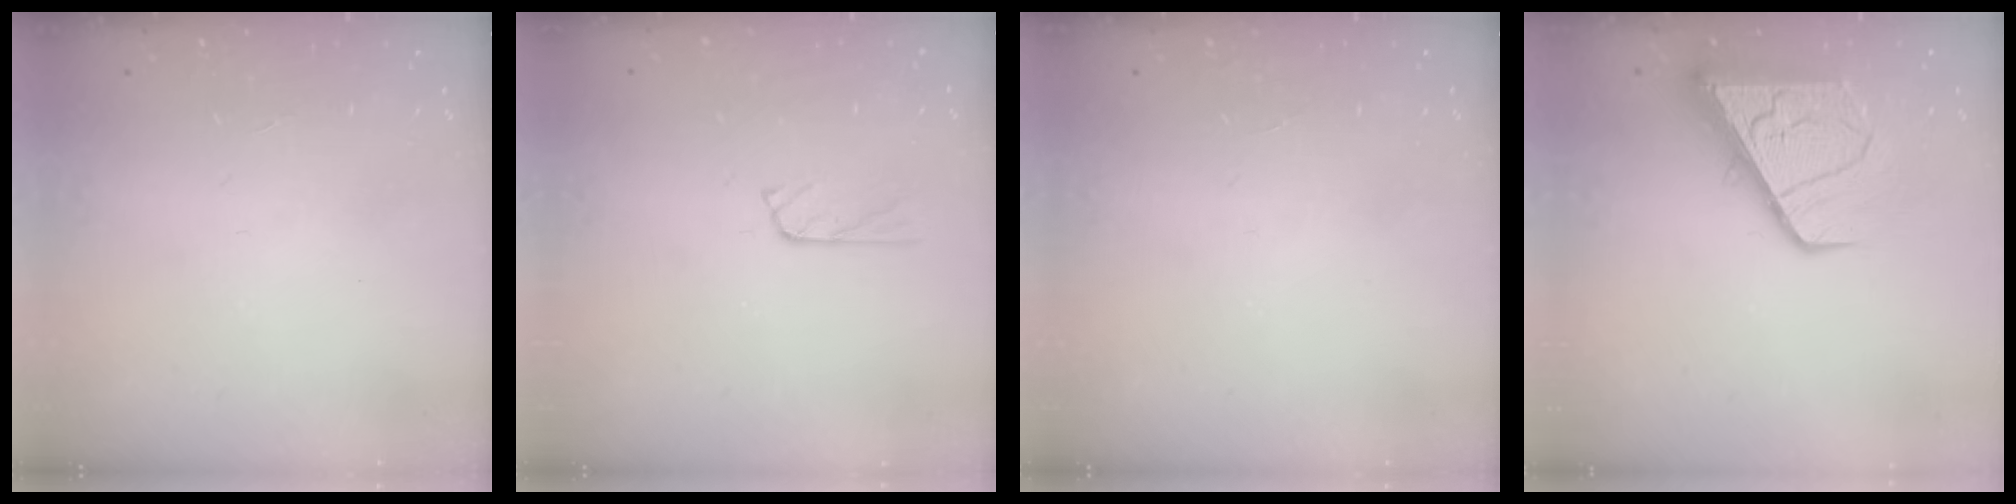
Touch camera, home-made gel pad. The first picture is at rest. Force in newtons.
{"total": 3.9, "press": 3.9, "slide": 0.4}
{"total": 0.0}
{"total": 9.5, "press": 9.4, "slide": 1.1}